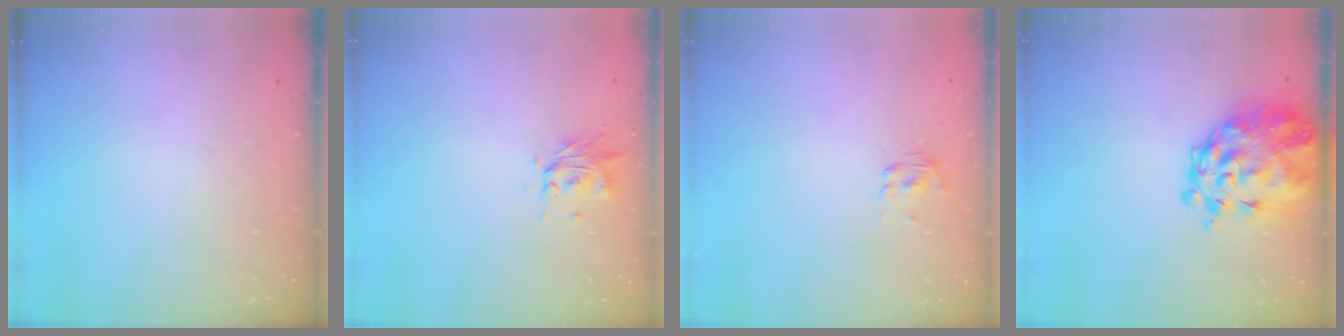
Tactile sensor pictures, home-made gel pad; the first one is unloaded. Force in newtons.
{"total": 0.6, "press": 0.5, "slide": 0.3}
{"total": 2.7, "press": 2.4, "slide": 1.2}
{"total": 10.4, "press": 9.8, "slide": 3.5}